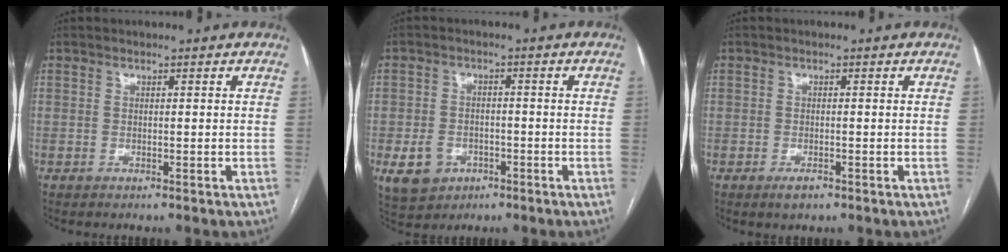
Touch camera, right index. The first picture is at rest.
{"total": 5.9, "force": [-2.3, 4.9, 2.4], "torque": [-0.046, 0.007, -0.024]}
{"total": 1.7, "force": [-1.1, 0.9, 1.0], "torque": [-0.015, 0.000, -0.014]}